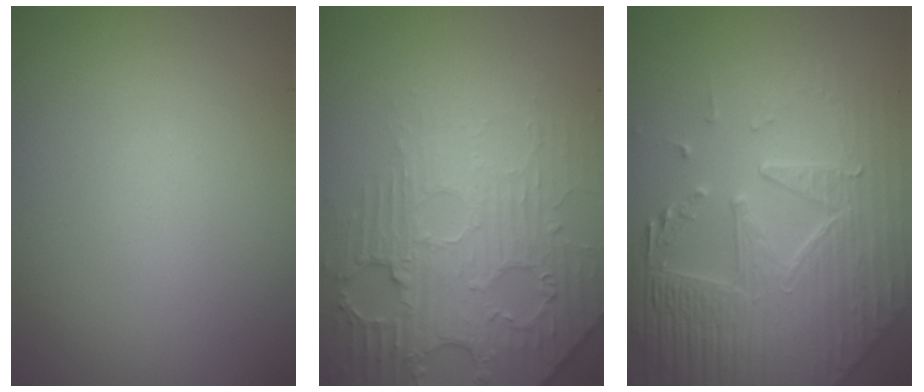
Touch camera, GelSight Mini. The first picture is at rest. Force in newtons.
{"total": 4.7, "press": 4.4, "slide": 1.7}
{"total": 8.7, "press": 5.9, "slide": 6.3}